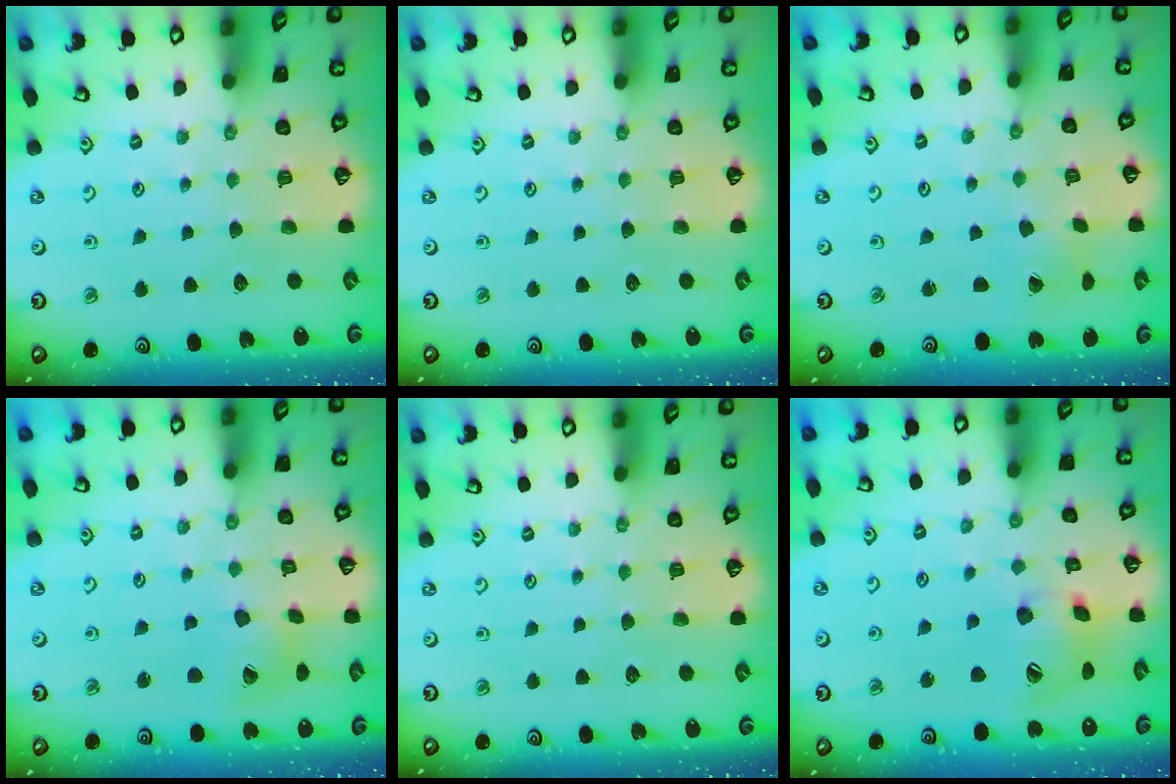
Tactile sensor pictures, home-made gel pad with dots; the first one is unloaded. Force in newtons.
{"total": 0.0}
{"total": 2.1, "press": 2.1, "slide": 0.2}
{"total": 11.7, "press": 11.6, "slide": 1.5}
{"total": 0.0}
{"total": 16.0, "press": 15.8, "slide": 2.3}